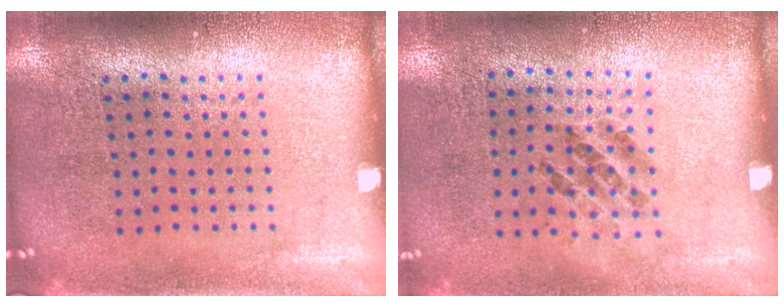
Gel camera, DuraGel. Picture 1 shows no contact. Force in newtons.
{"total": 1.2, "press": 0.7, "slide": 0.9}